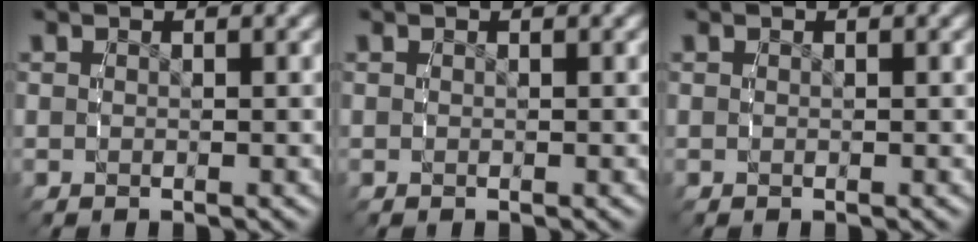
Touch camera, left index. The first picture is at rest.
{"total": 0.0}
{"total": 0.0}